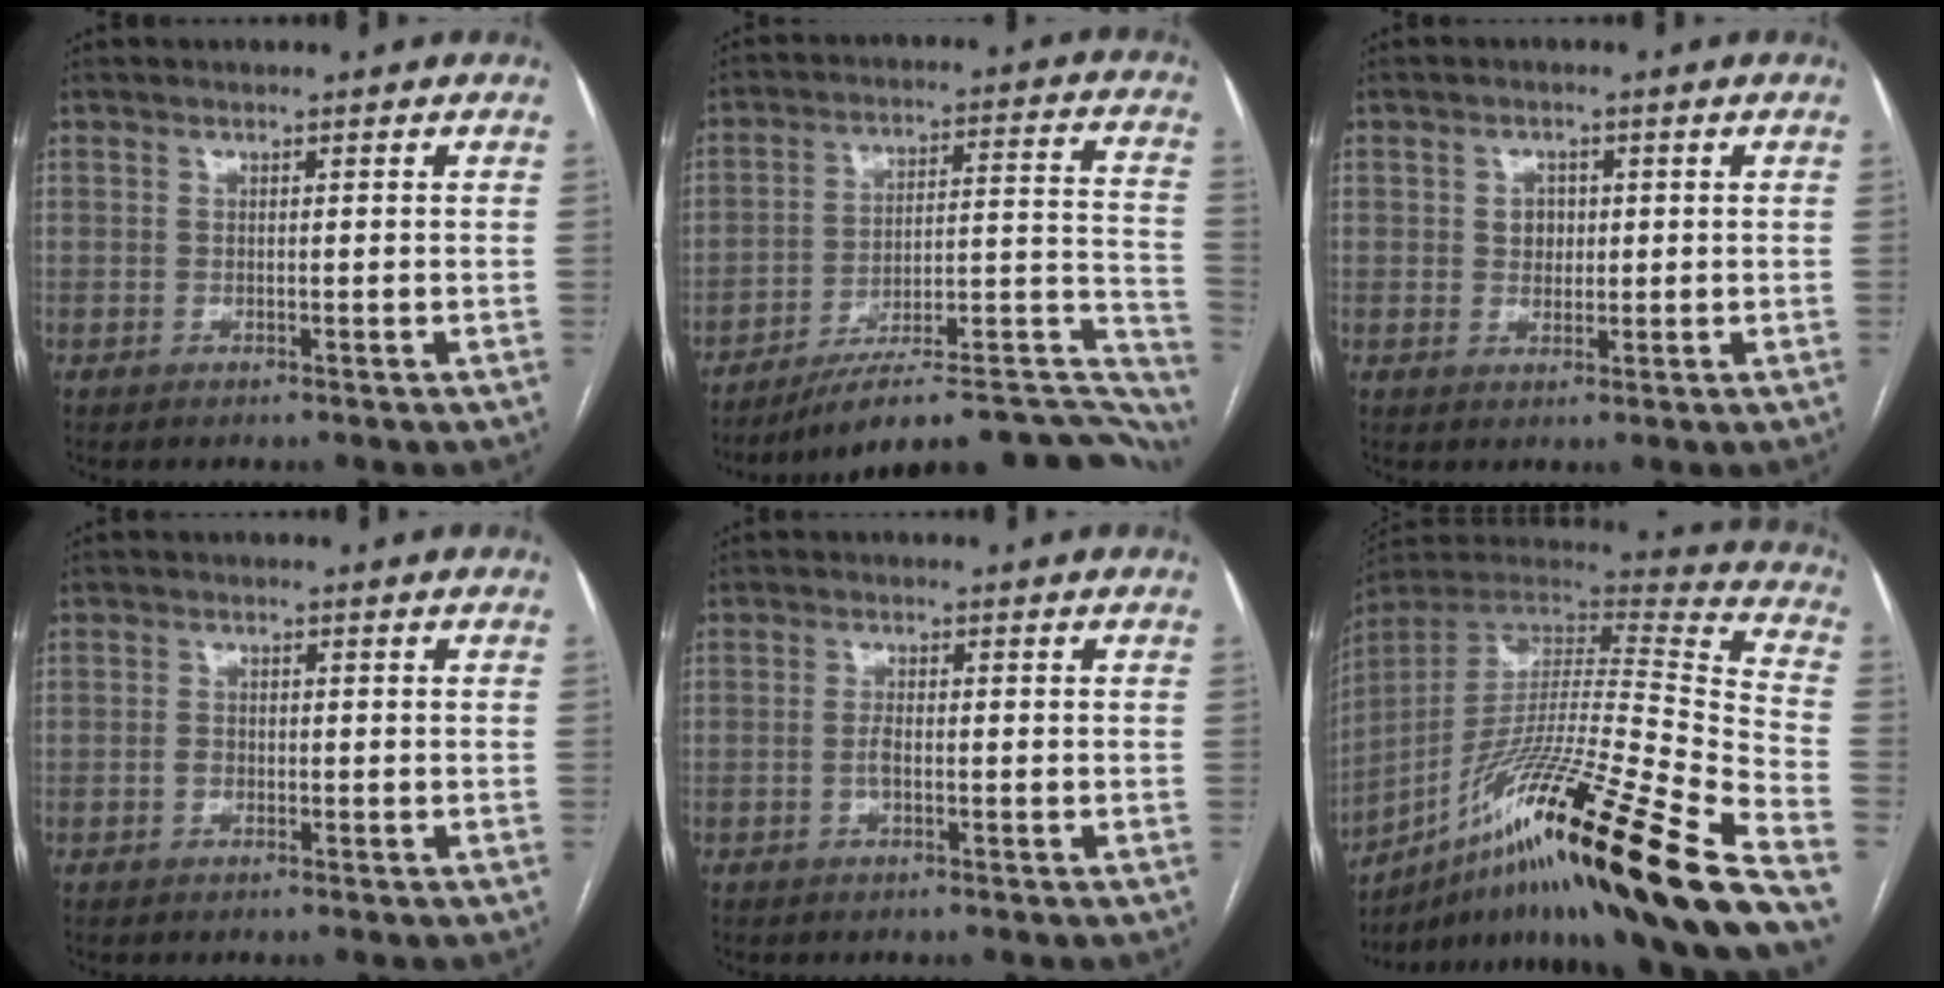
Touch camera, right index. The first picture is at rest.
{"total": 26.1, "force": [-22.7, 4.8, 11.9], "torque": [-0.065, 0.043, -0.303]}
{"total": 2.5, "force": [0.4, 2.1, 1.3], "torque": [-0.018, 0.003, 0.008]}
{"total": 1.3, "force": [-0.4, 0.9, 0.8], "torque": [-0.017, 0.003, -0.006]}
{"total": 1.6, "force": [-0.5, 0.4, 1.5], "torque": [-0.032, 0.001, -0.010]}
{"total": 36.8, "force": [-22.4, 1.5, 29.1], "torque": [-0.418, -0.042, -0.373]}